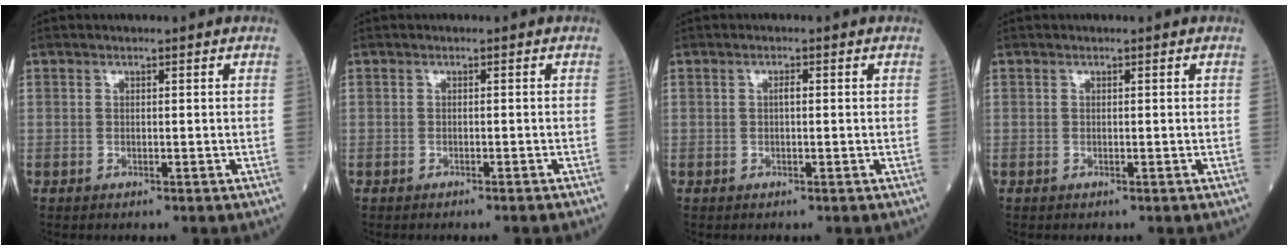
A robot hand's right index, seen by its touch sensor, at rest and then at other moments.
{"total": 1.8, "force": [-1.5, -0.4, 0.8], "torque": [-0.011, 0.002, -0.018]}
{"total": 0.9, "force": [0.0, 0.2, 0.9], "torque": [-0.016, 0.002, -0.001]}
{"total": 0.0}